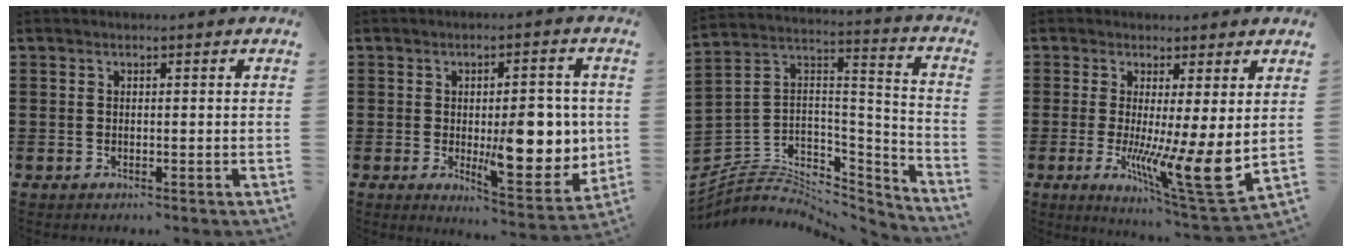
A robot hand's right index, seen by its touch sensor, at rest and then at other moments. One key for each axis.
{"total": 10.0, "fx": -0.4, "fy": 4.3, "fz": 9.0, "tx": -0.111, "ty": -0.015, "tz": -0.007}
{"total": 5.1, "fx": -3.2, "fy": 3.7, "fz": 1.5, "tx": -0.046, "ty": -0.013, "tz": -0.064}
{"total": 9.7, "fx": -0.9, "fy": 0.7, "fz": 9.6, "tx": -0.135, "ty": -0.038, "tz": -0.014}